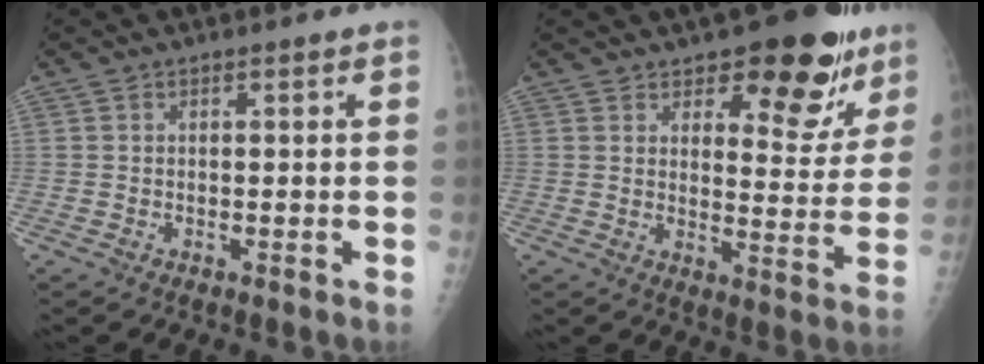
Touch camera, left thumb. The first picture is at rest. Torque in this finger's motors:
{"motor_torque": [0.40, 0.22, 0.22, -0.01, 0.12]}